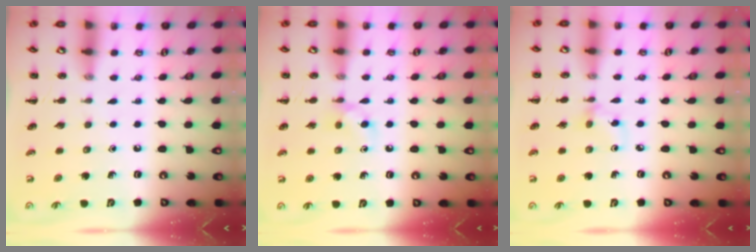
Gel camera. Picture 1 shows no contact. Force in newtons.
{"total": 5.0, "press": 4.7, "slide": 1.7}
{"total": 3.3, "press": 3.2, "slide": 0.7}